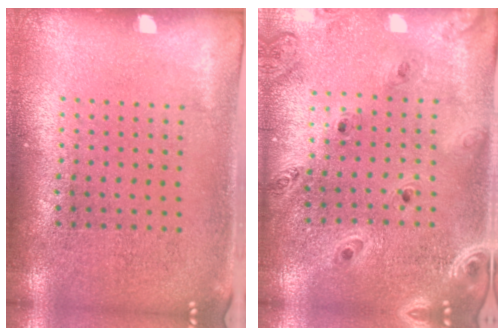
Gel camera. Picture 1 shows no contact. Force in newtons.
{"total": 1.2, "press": 1.2, "slide": 0.2}